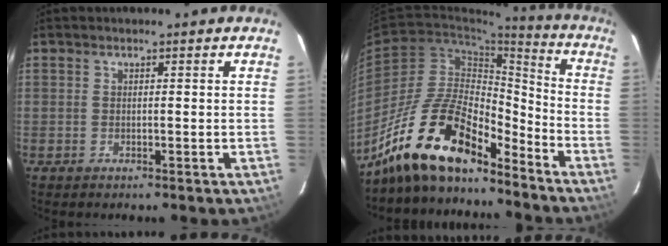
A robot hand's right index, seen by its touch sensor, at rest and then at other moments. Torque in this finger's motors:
{"motor_torque": [1.55, -0.58, 0.72, 0.19]}